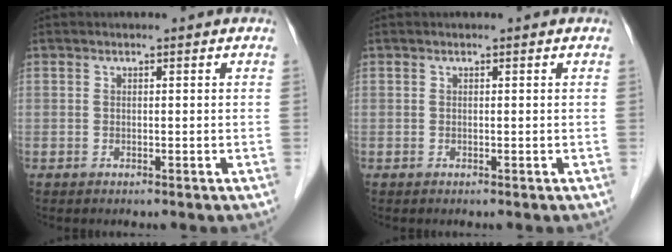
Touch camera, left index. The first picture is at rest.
{"total": 0.0}